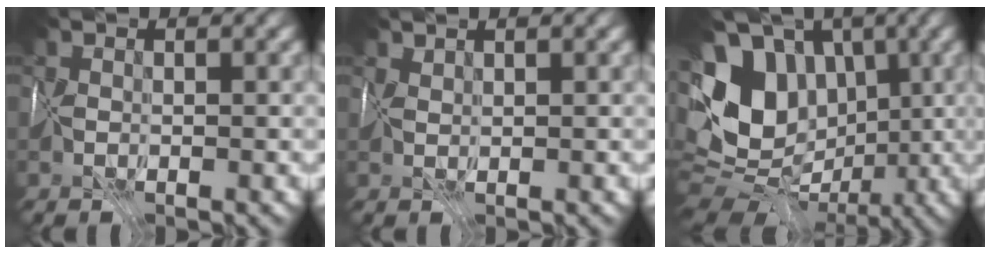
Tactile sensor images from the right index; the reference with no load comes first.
{"total": 1.6, "force": [1.4, -0.6, -0.5], "torque": [-0.001, 0.012, 0.031]}
{"total": 11.5, "force": [1.1, 9.2, 6.8], "torque": [-0.132, 0.017, 0.019]}